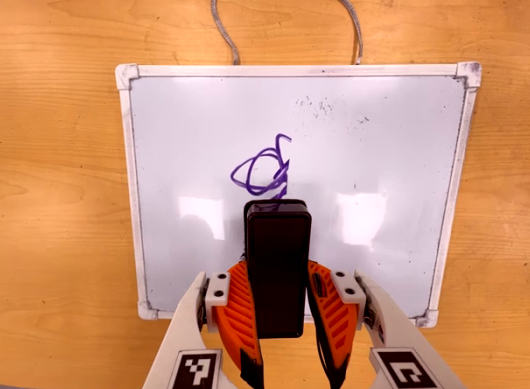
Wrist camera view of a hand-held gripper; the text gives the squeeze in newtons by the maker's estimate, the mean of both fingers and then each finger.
{"total": 6.5, "left": 5.1, "right": 8.0}